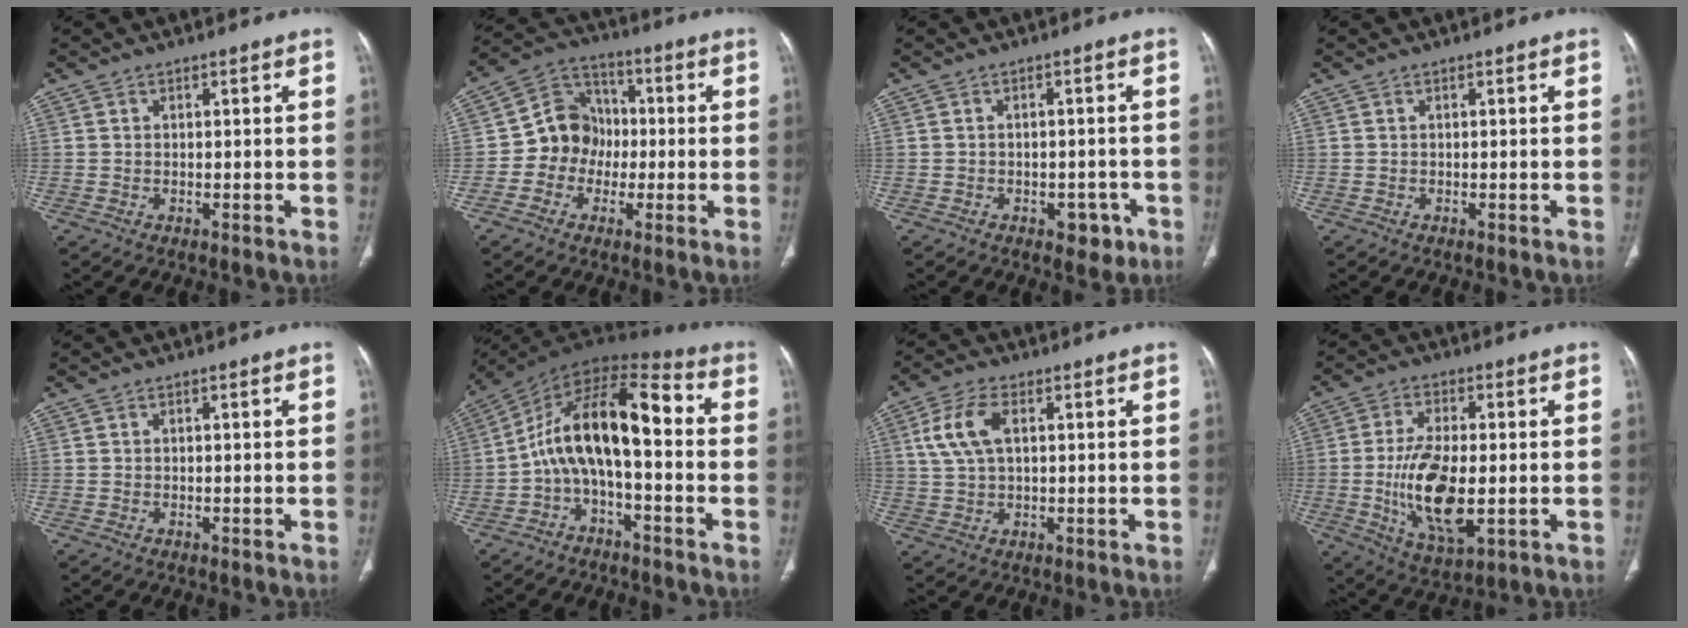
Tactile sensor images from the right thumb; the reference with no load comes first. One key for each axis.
{"total": 10.3, "fx": -1.5, "fy": 9.2, "fz": 4.2, "tx": -0.031, "ty": 0.032, "tz": -0.041}
{"total": 4.1, "fx": -2.0, "fy": 2.7, "fz": 2.3, "tx": -0.011, "ty": 0.011, "tz": -0.021}
{"total": 0.0}
{"total": 0.0}
{"total": 14.0, "fx": -1.7, "fy": 6.3, "fz": 12.4, "tx": -0.203, "ty": 0.077, "tz": -0.041}
{"total": 7.9, "fx": 2.2, "fy": 4.2, "fz": 6.3, "tx": -0.137, "ty": 0.008, "tz": 0.047}
{"total": 14.1, "fx": -1.8, "fy": 6.1, "fz": 12.5, "tx": -0.238, "ty": -0.013, "tz": -0.023}